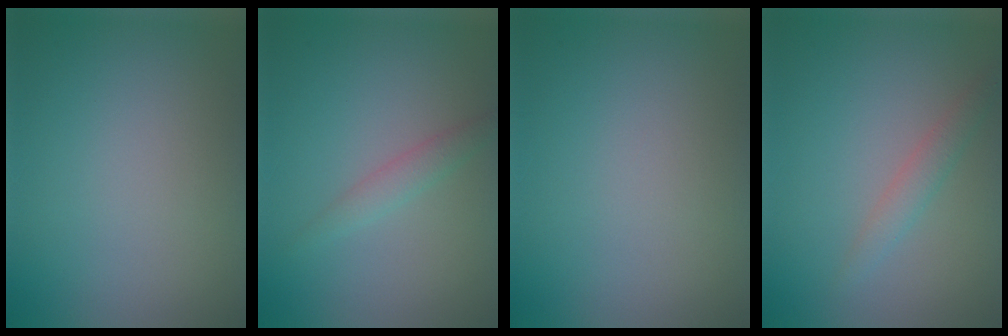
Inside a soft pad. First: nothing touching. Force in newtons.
{"total": 1.5, "press": 1.5, "slide": 0.1}
{"total": 0.0}
{"total": 1.6, "press": 1.6, "slide": 0.0}